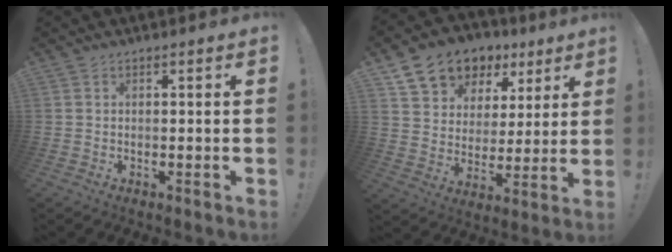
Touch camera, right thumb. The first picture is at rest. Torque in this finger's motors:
{"motor_torque": [-0.55, 1.11, 0.21, 0.07, 0.34]}